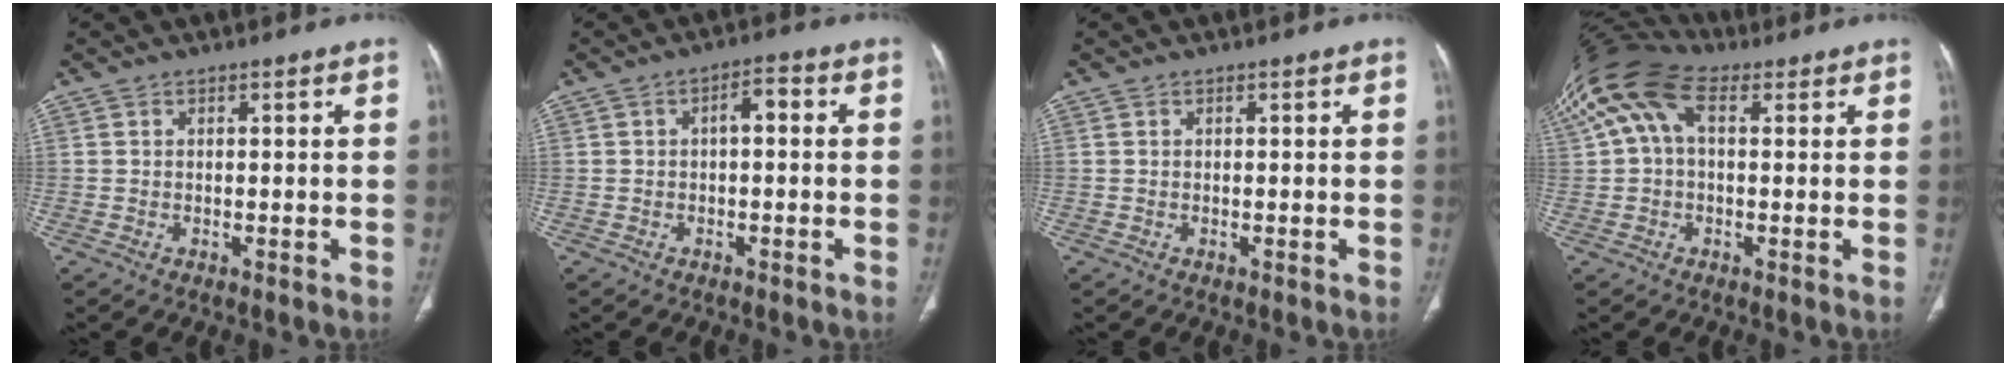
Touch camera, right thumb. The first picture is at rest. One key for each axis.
{"total": 3.3, "fx": 0.1, "fy": 1.7, "fz": 2.8, "tx": -0.038, "ty": 0.015, "tz": -0.006}
{"total": 0.0}
{"total": 13.4, "fx": 4.3, "fy": 8.0, "fz": 9.8, "tx": -0.218, "ty": 0.048, "tz": 0.074}